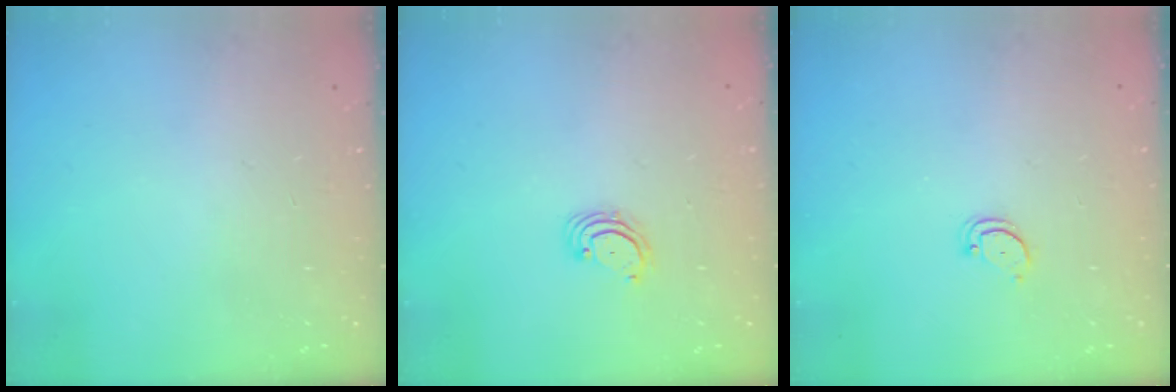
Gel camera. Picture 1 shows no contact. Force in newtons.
{"total": 2.6, "press": 2.6, "slide": 0.3}
{"total": 3.2, "press": 3.2, "slide": 0.3}